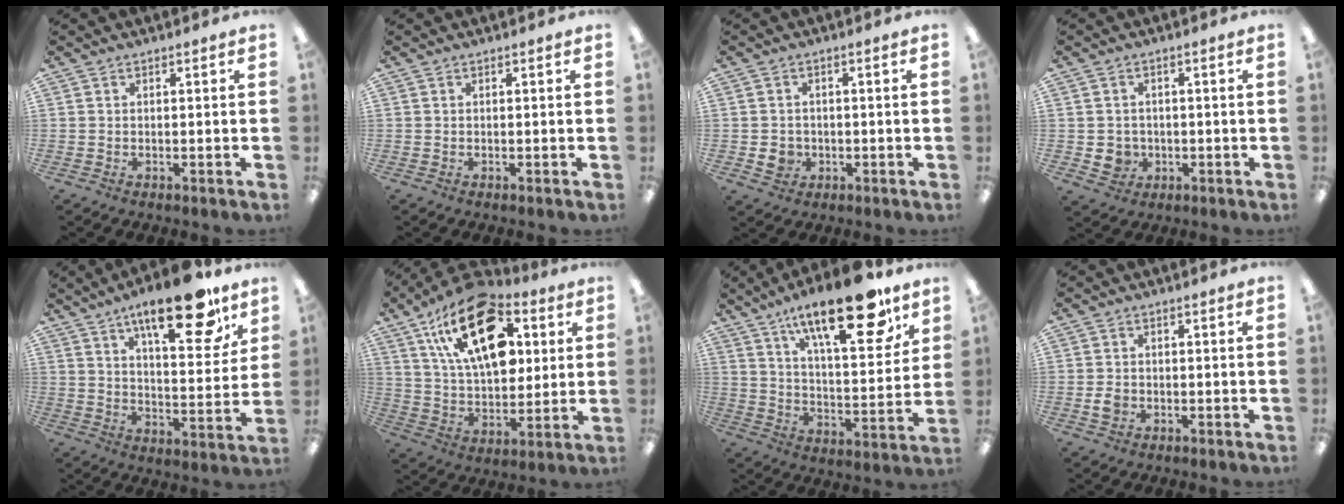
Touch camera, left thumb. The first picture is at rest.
{"total": 0.0}
{"total": 3.9, "force": [-1.0, 3.5, 1.5], "torque": [-0.023, 0.000, -0.017]}
{"total": 3.9, "force": [-0.7, 3.7, 1.1], "torque": [-0.014, 0.004, -0.010]}
{"total": 19.9, "force": [13.1, 6.9, 13.3], "torque": [-0.188, -0.073, 0.206]}
{"total": 23.2, "force": [10.6, 12.9, 16.1], "torque": [-0.269, -0.039, 0.179]}
{"total": 23.2, "force": [15.1, 7.9, 15.8], "torque": [-0.231, -0.090, 0.242]}
{"total": 2.5, "force": [-0.6, 2.1, 1.3], "torque": [-0.013, 0.000, -0.012]}